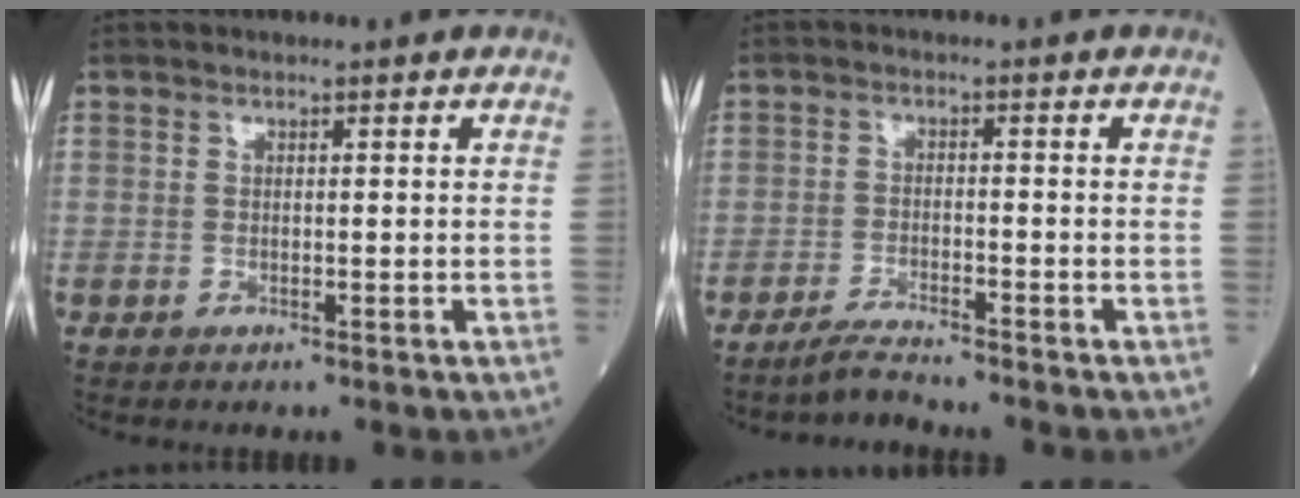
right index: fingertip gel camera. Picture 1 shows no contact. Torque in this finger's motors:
{"motor_torque": [-0.31, -0.24, 0.07, 0.00]}